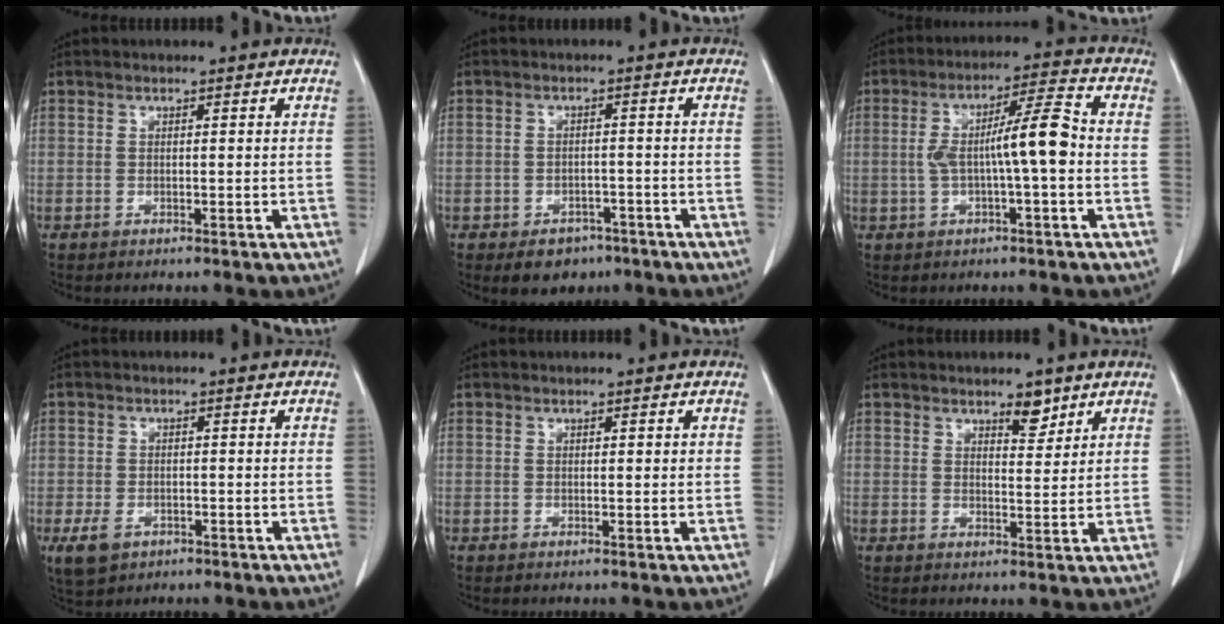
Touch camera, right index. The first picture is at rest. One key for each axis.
{"total": 5.1, "fx": -3.3, "fy": 3.3, "fz": 1.9, "tx": -0.023, "ty": 0.004, "tz": -0.042}
{"total": 8.8, "fx": -0.7, "fy": 0.6, "fz": 8.7, "tx": -0.153, "ty": 0.022, "tz": -0.015}
{"total": 4.0, "fx": -1.9, "fy": 2.8, "fz": 2.2, "tx": -0.046, "ty": -0.003, "tz": -0.019}
{"total": 0.6, "fx": 0.2, "fy": 0.2, "fz": 0.5, "tx": -0.006, "ty": 0.001, "tz": 0.003}
{"total": 3.2, "fx": 2.3, "fy": 1.2, "fz": 1.8, "tx": -0.024, "ty": -0.006, "tz": 0.036}